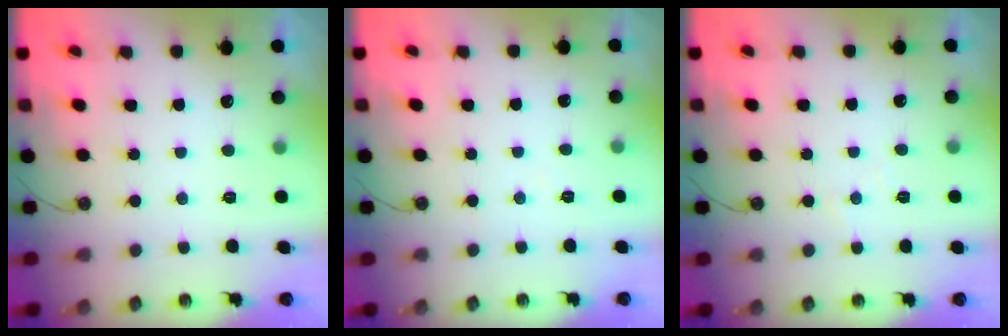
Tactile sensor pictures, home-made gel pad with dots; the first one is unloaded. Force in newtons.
{"total": 3.2, "press": 3.2, "slide": 0.5}
{"total": 2.7, "press": 2.6, "slide": 0.5}